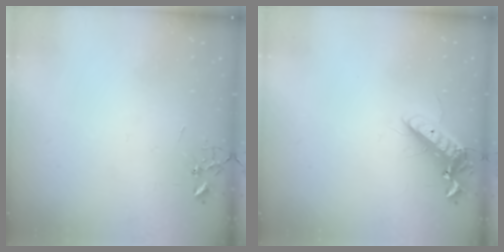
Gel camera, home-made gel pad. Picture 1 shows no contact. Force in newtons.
{"total": 13.1, "press": 13.0, "slide": 2.3}